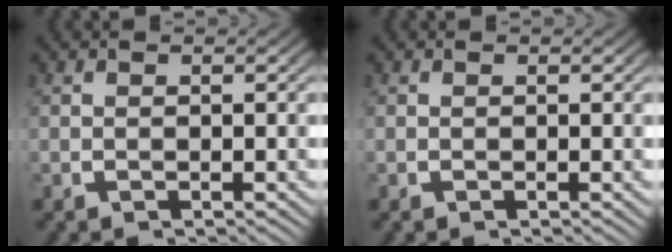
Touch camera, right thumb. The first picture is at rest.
{"total": 0.0}